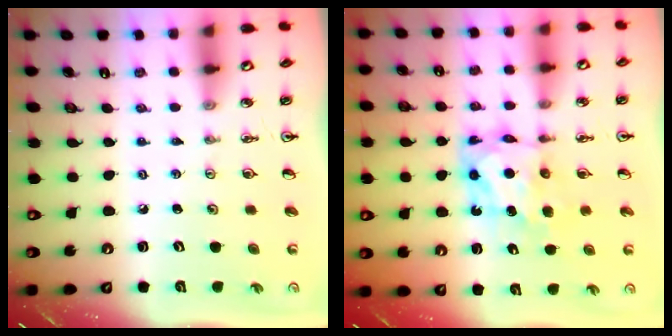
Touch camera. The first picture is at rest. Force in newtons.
{"total": 6.9, "press": 6.9, "slide": 0.4}